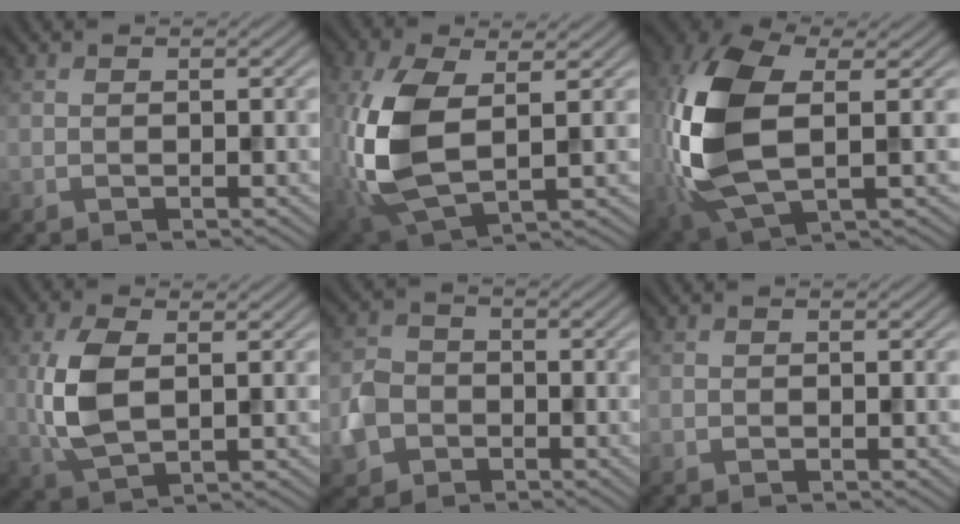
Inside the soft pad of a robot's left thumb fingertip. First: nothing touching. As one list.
[{"total": 11.0, "force": [0.3, 5.6, 9.5], "torque": [-0.243, -0.010, 0.010]}, {"total": 14.9, "force": [0.2, 7.7, 12.7], "torque": [-0.318, -0.003, 0.006]}, {"total": 7.1, "force": [0.8, 3.6, 6.1], "torque": [-0.149, 0.000, 0.016]}, {"total": 4.3, "force": [-1.6, 3.7, 1.6], "torque": [-0.042, -0.004, -0.041]}, {"total": 0.0}]